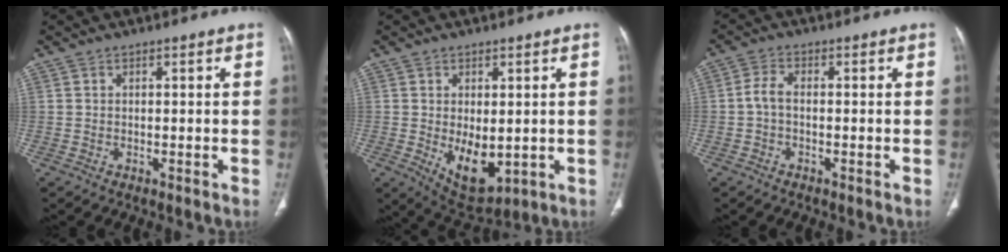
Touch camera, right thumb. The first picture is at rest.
{"total": 9.2, "force": [-0.9, 5.1, 7.6], "torque": [-0.102, -0.018, 0.006]}
{"total": 3.1, "force": [-0.6, 1.7, 2.6], "torque": [-0.057, 0.009, -0.019]}